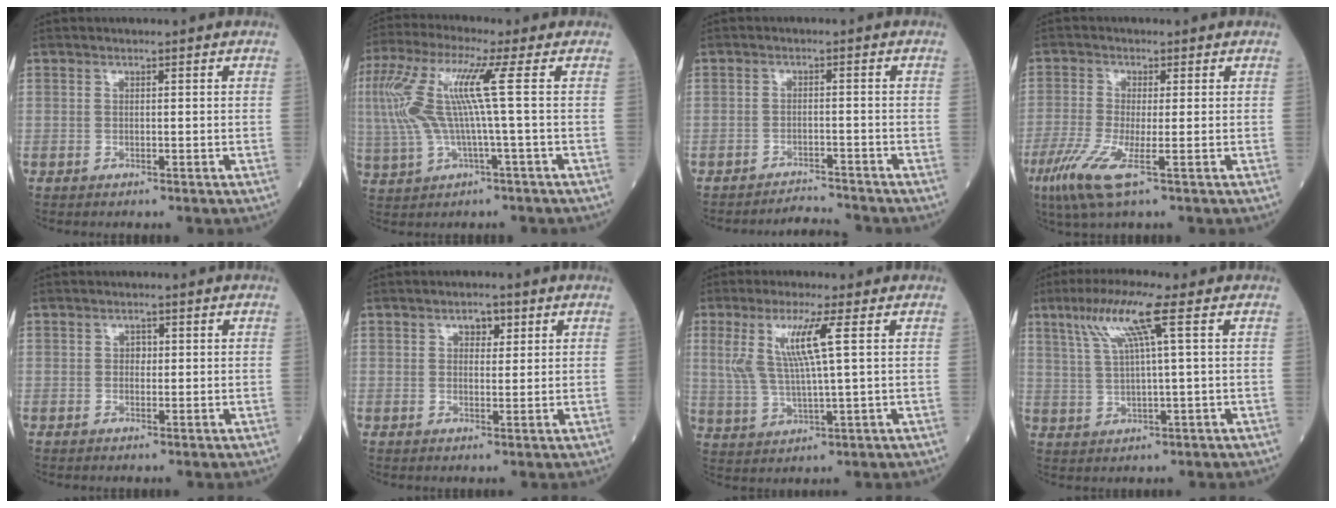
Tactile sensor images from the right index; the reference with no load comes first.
{"total": 12.0, "force": [1.7, 0.1, 11.9], "torque": [-0.269, 0.025, 0.033]}
{"total": 3.6, "force": [-3.5, -0.8, -0.4], "torque": [0.007, -0.009, -0.052]}
{"total": 6.8, "force": [-3.2, 0.4, 6.0], "torque": [-0.135, -0.024, -0.059]}
{"total": 1.0, "force": [0.2, 0.8, 0.6], "torque": [-0.006, 0.003, 0.002]}
{"total": 2.5, "force": [1.3, 1.4, 1.6], "torque": [-0.020, 0.005, 0.020]}
{"total": 7.8, "force": [2.5, 0.0, 7.4], "torque": [-0.162, 0.007, 0.056]}
{"total": 7.9, "force": [3.7, -0.7, 7.0], "torque": [-0.141, 0.016, 0.076]}